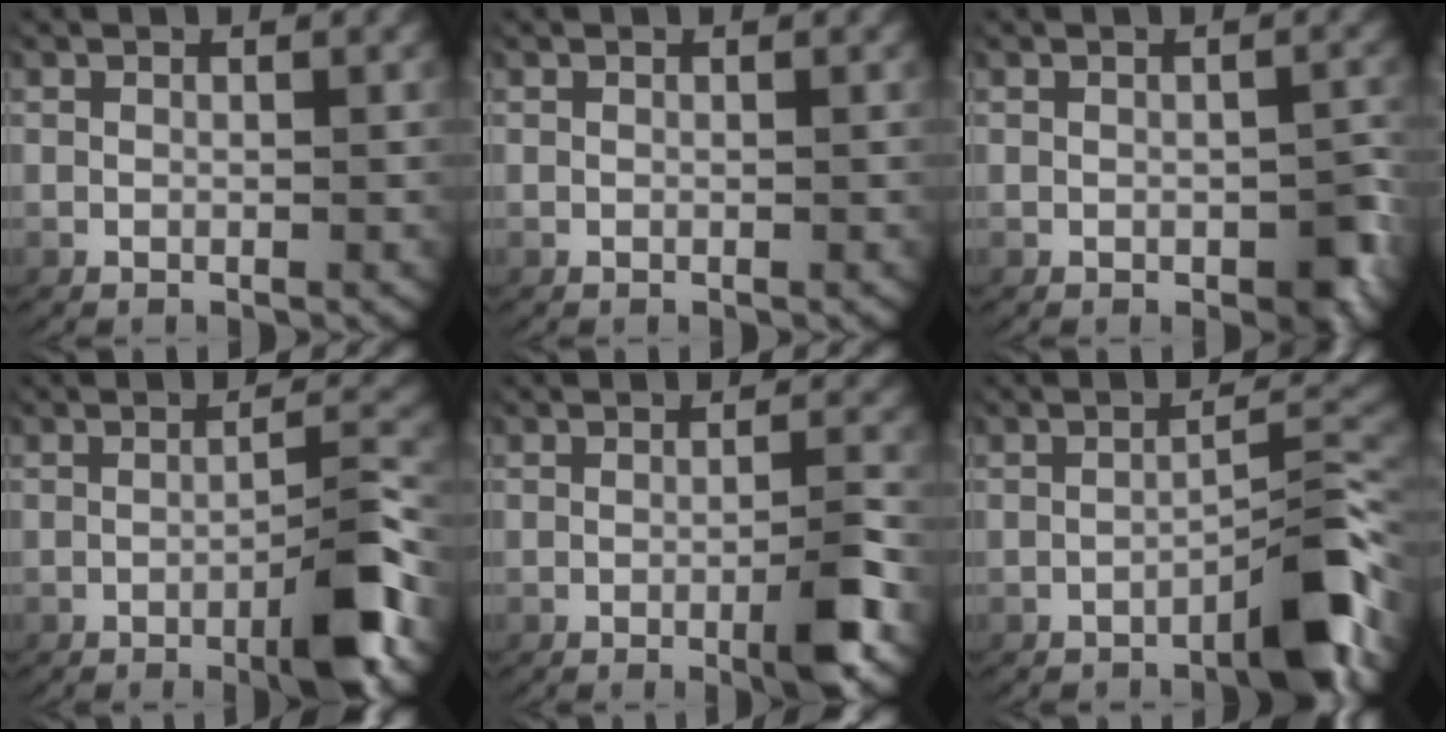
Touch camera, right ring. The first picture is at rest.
{"total": 0.0}
{"total": 2.0, "force": [-0.9, 1.0, 1.5], "torque": [-0.027, -0.006, -0.011]}
{"total": 5.0, "force": [-2.0, 1.1, 4.5], "torque": [-0.060, 0.007, -0.036]}
{"total": 3.6, "force": [-1.1, 0.6, 3.3], "torque": [-0.046, 0.001, -0.021]}
{"total": 4.8, "force": [-2.6, 1.2, 3.8], "torque": [-0.047, 0.006, -0.043]}